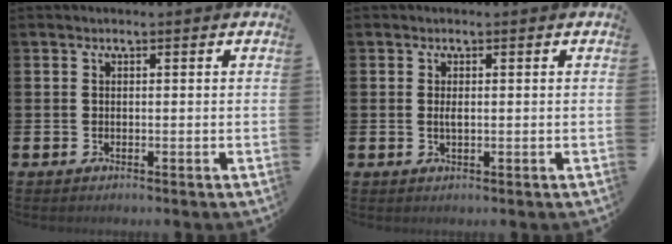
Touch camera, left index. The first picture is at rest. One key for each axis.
{"total": 1.0, "fx": 0.1, "fy": 0.4, "fz": 0.9, "tx": -0.016, "ty": 0.001, "tz": 0.000}